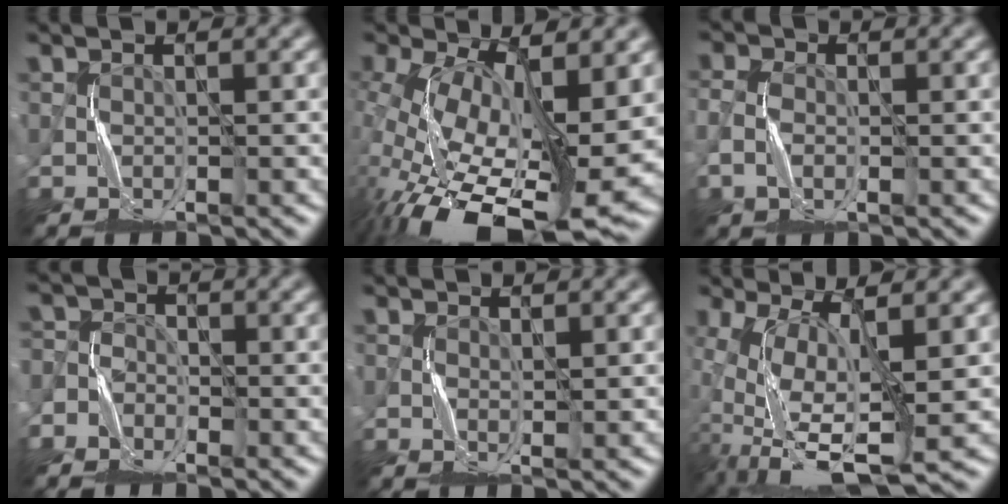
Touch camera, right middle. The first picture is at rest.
{"total": 15.4, "force": [-3.7, 8.1, 12.6], "torque": [-0.242, -0.036, -0.047]}
{"total": 2.1, "force": [-0.7, 1.3, 1.4], "torque": [-0.039, 0.001, -0.017]}
{"total": 3.6, "force": [-2.5, 2.6, 0.5], "torque": [0.003, 0.006, -0.056]}
{"total": 0.5, "force": [0.3, 0.0, 0.4], "torque": [-0.012, -0.001, 0.007]}
{"total": 10.2, "force": [-3.6, 3.6, 8.9], "torque": [-0.182, -0.010, -0.067]}